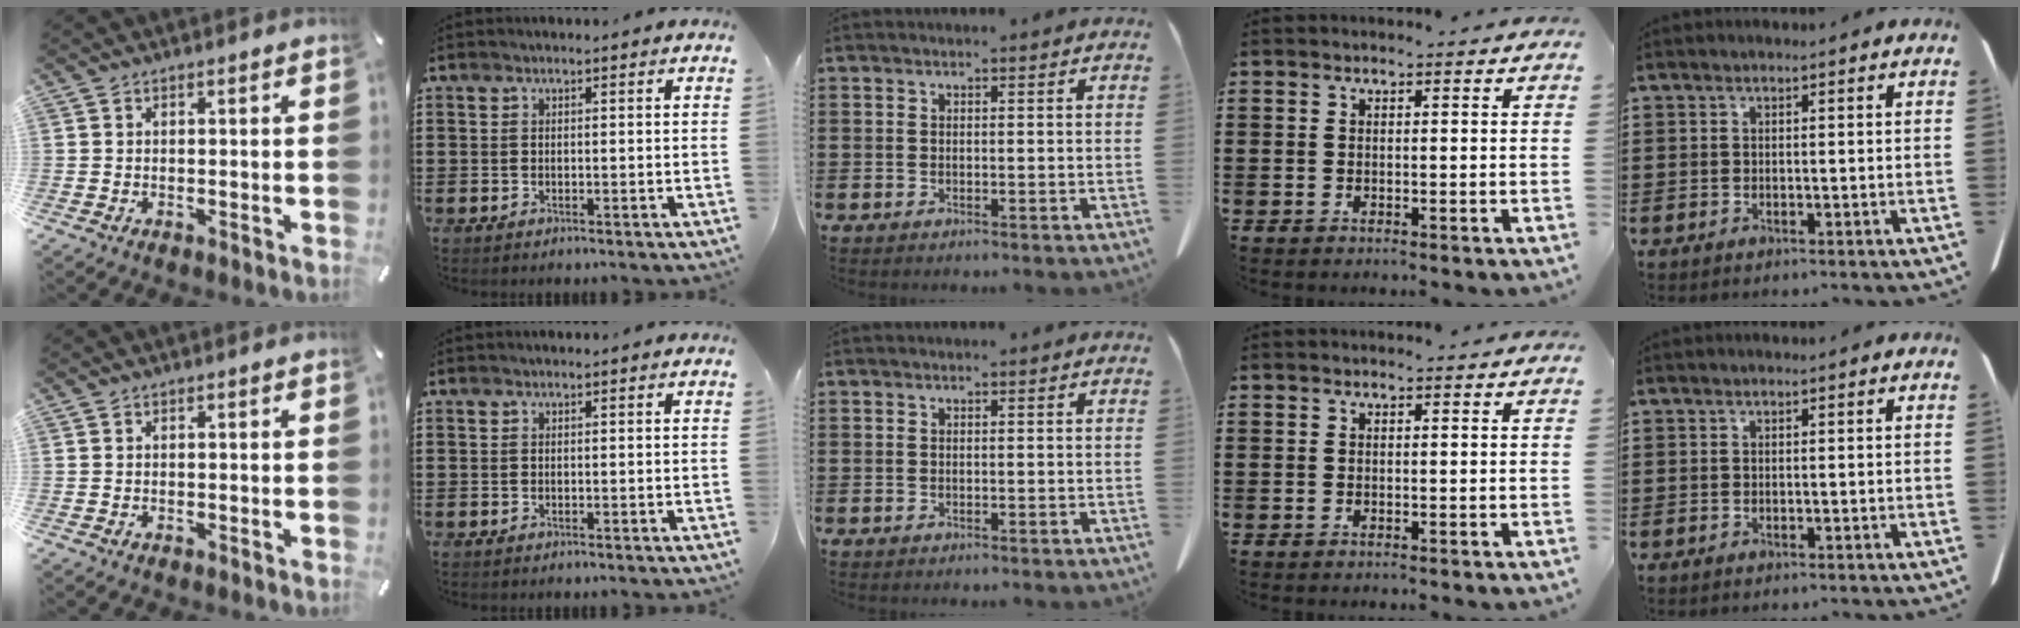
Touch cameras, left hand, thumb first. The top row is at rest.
{}